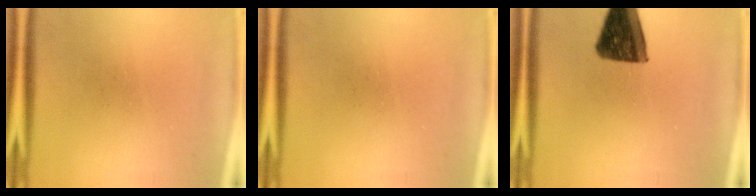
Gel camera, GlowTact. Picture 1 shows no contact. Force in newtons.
{"total": 0.0}
{"total": 12.0}